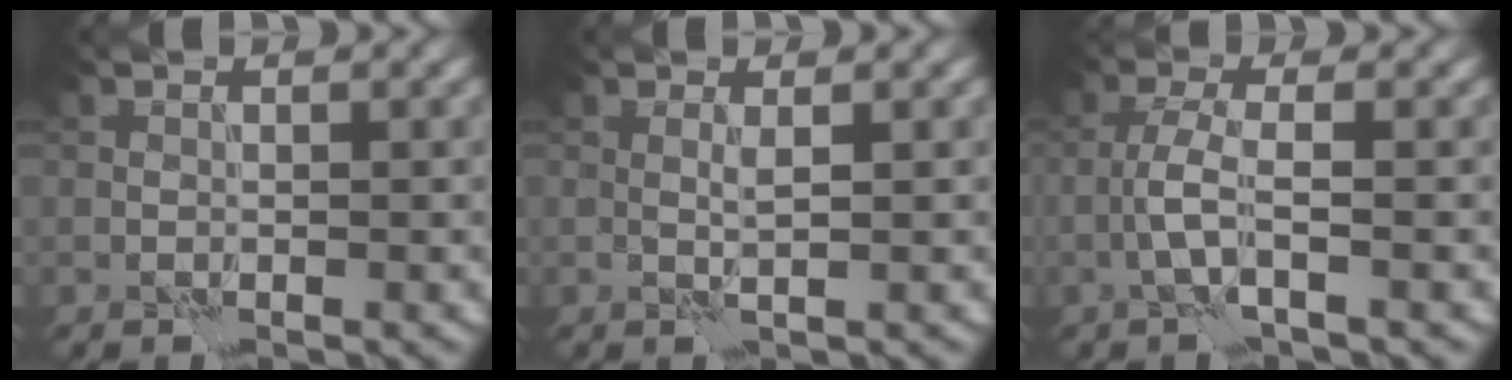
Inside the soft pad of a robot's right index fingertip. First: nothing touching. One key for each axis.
{"total": 1.0, "fx": 0.3, "fy": 0.0, "fz": 0.9, "tx": -0.020, "ty": 0.001, "tz": 0.002}
{"total": 2.7, "fx": -0.9, "fy": 0.4, "fz": 2.5, "tx": -0.057, "ty": 0.007, "tz": -0.024}